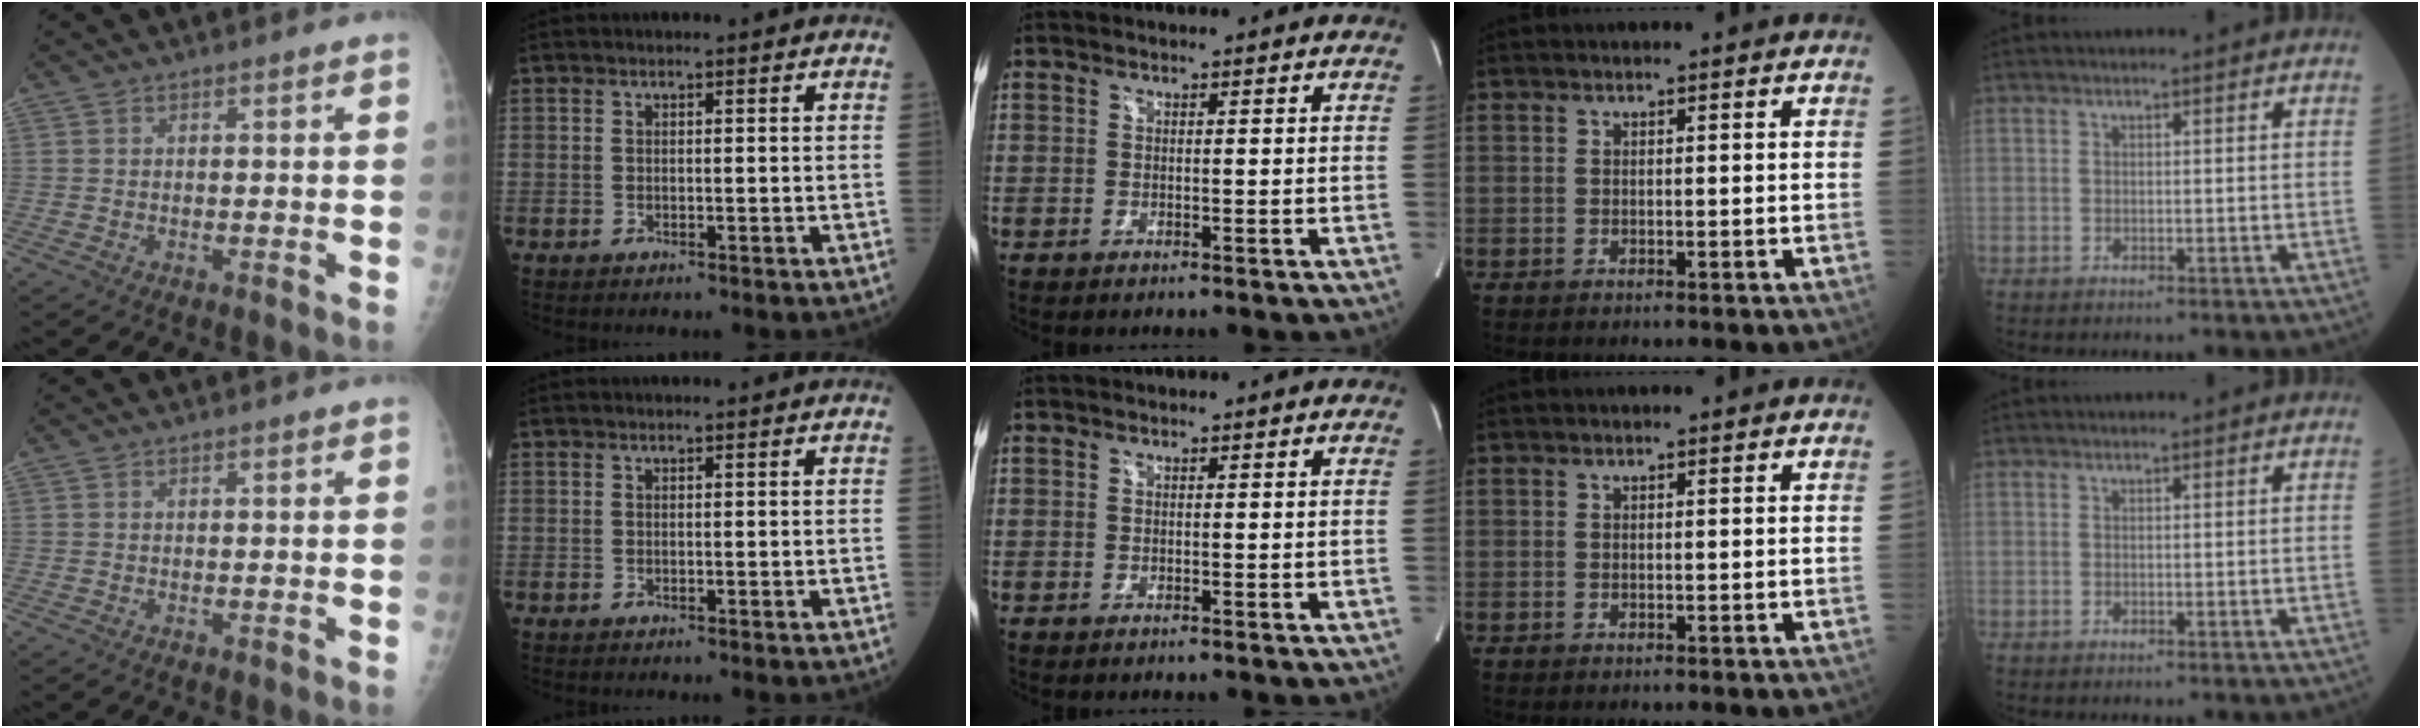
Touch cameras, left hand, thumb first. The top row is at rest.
{}